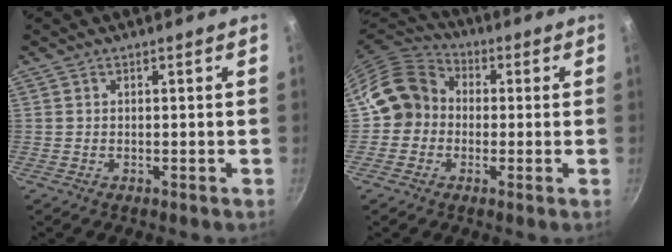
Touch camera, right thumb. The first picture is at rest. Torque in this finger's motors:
{"motor_torque": [-0.55, 0.86, 0.18, -0.07, 0.22]}